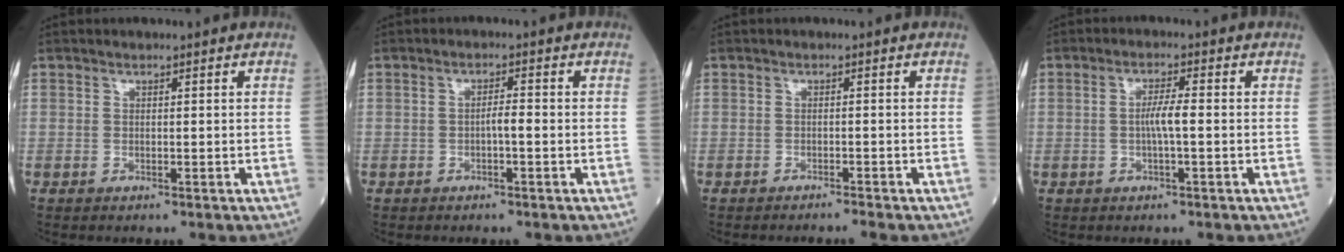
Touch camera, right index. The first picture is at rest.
{"total": 1.8, "force": [-0.5, 0.2, 1.7], "torque": [-0.025, 0.004, -0.011]}
{"total": 1.6, "force": [-1.5, -0.3, 0.4], "torque": [-0.006, 0.001, -0.022]}
{"total": 3.2, "force": [-0.4, 0.1, 3.2], "torque": [-0.059, 0.002, -0.007]}